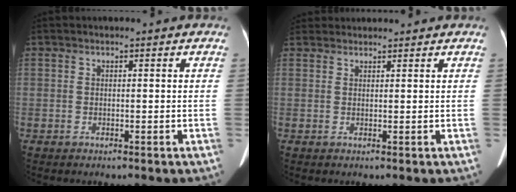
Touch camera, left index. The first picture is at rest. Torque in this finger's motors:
{"motor_torque": [0.94, -1.20, 0.32, 0.21]}